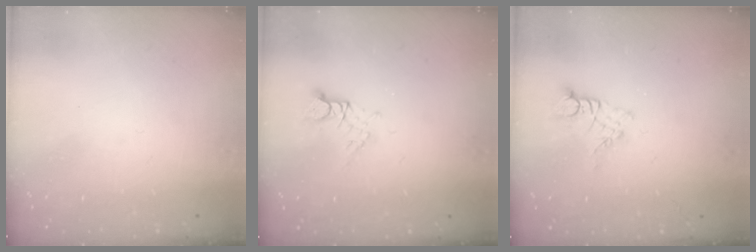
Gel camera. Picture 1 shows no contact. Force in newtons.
{"total": 3.8, "press": 3.7, "slide": 0.6}
{"total": 2.8, "press": 2.7, "slide": 0.3}